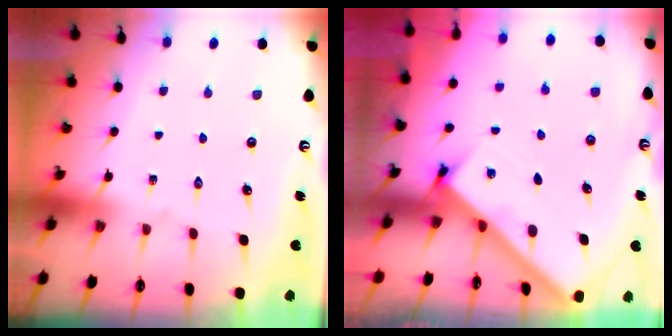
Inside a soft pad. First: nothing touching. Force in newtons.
{"total": 2.5, "press": 2.5, "slide": 0.3}